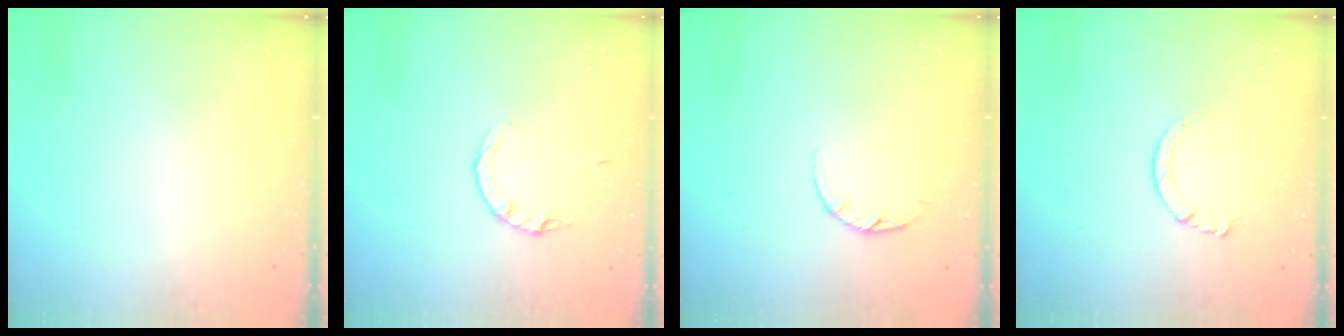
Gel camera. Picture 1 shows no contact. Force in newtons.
{"total": 2.8, "press": 2.8, "slide": 0.4}
{"total": 2.6, "press": 2.5, "slide": 0.4}
{"total": 2.9, "press": 2.8, "slide": 0.3}